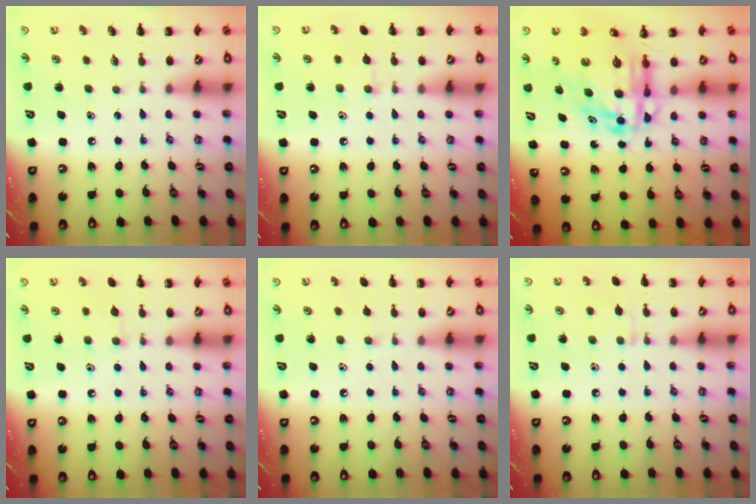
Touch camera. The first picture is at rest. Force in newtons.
{"total": 5.6, "press": 5.5, "slide": 1.3}
{"total": 11.3, "press": 10.9, "slide": 2.7}
{"total": 5.6, "press": 5.5, "slide": 1.3}
{"total": 3.9, "press": 3.7, "slide": 1.4}
{"total": 7.2, "press": 6.6, "slide": 2.8}